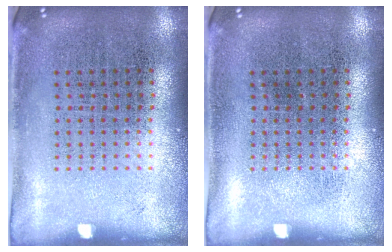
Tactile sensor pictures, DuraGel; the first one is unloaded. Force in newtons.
{"total": 0.0}